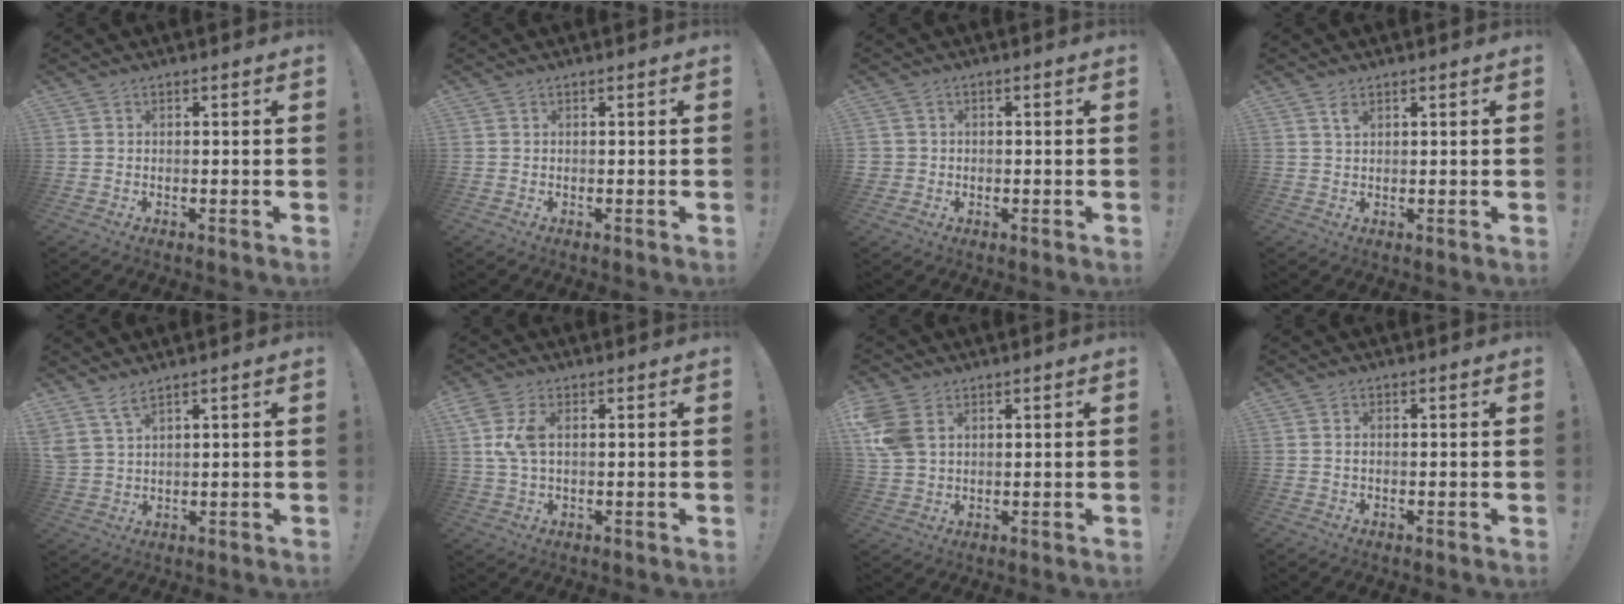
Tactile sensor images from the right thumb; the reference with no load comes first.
{"total": 0.0}
{"total": 2.1, "force": [-0.2, 2.0, 0.6], "torque": [-0.010, 0.003, -0.003]}
{"total": 2.1, "force": [1.2, 0.9, 1.5], "torque": [-0.017, -0.006, 0.018]}
{"total": 4.9, "force": [3.9, 1.1, 2.7], "torque": [-0.067, -0.014, 0.077]}
{"total": 7.3, "force": [2.0, 3.7, 5.9], "torque": [-0.126, -0.004, 0.034]}
{"total": 9.0, "force": [3.3, 6.2, 5.7], "torque": [-0.120, -0.004, 0.067]}
{"total": 0.9, "force": [0.0, 0.5, 0.8], "torque": [-0.024, 0.006, 0.000]}